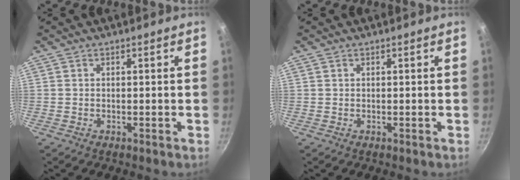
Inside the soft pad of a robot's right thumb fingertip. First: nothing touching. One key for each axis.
{"total": 0.0}